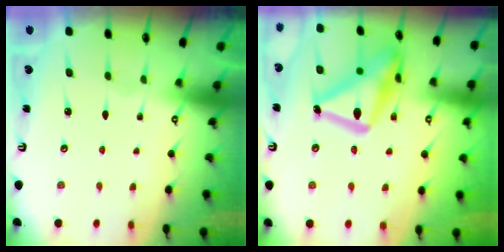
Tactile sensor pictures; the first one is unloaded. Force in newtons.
{"total": 22.2, "press": 22.2, "slide": 1.6}